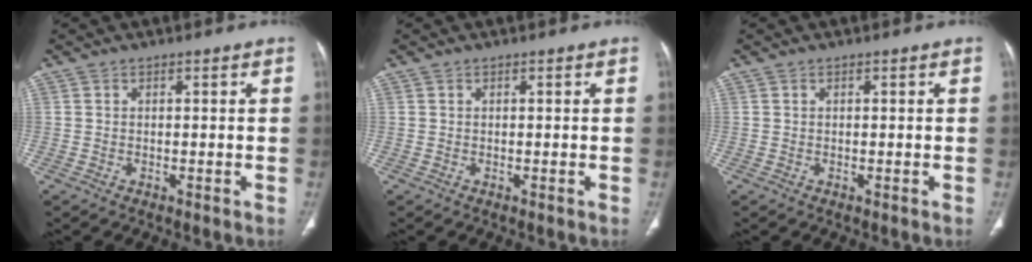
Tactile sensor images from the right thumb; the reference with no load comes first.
{"total": 0.0}
{"total": 0.0}